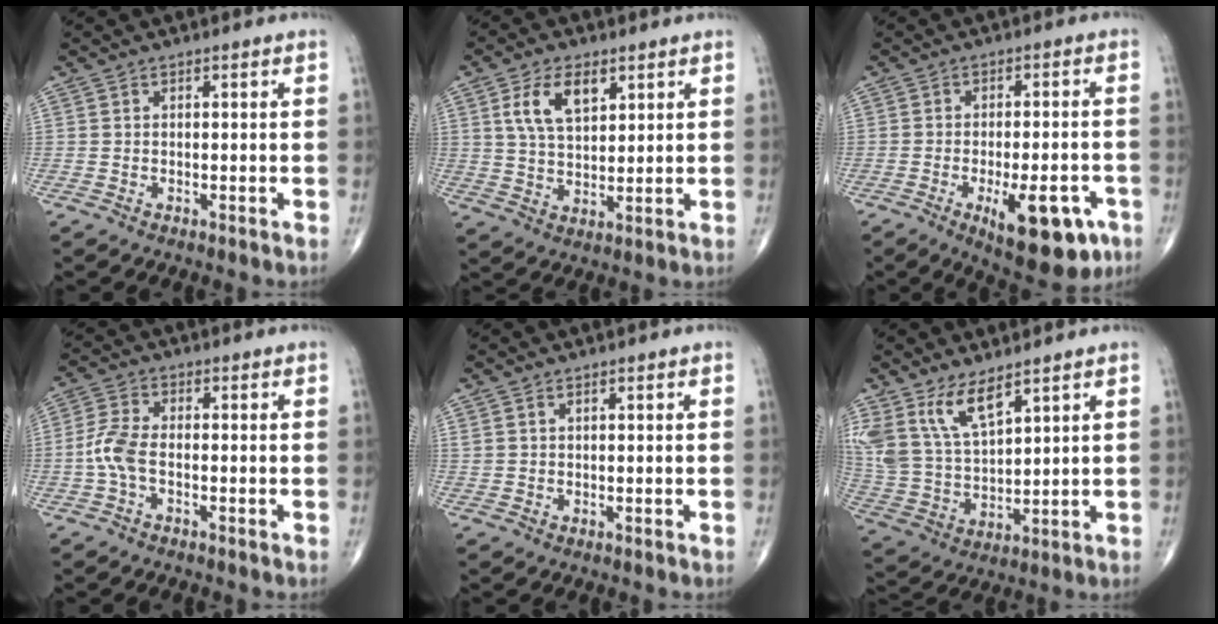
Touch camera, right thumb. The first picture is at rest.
{"total": 8.7, "force": [3.7, 4.6, 6.4], "torque": [-0.107, -0.014, 0.073]}
{"total": 13.9, "force": [-6.1, 5.5, 11.3], "torque": [-0.136, 0.013, -0.074]}
{"total": 5.0, "force": [-1.3, 2.3, 4.2], "torque": [-0.105, 0.013, -0.033]}
{"total": 0.9, "force": [0.7, 0.3, 0.5], "torque": [-0.008, 0.003, 0.016]}
{"total": 12.0, "force": [7.8, 5.0, 7.8], "torque": [-0.150, -0.033, 0.172]}